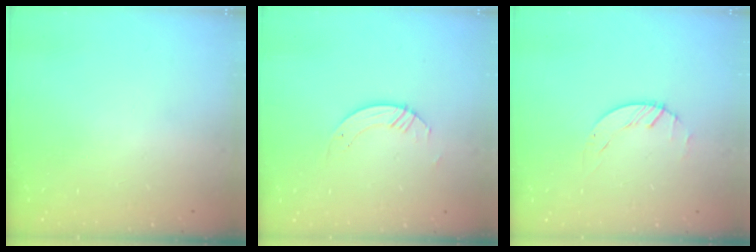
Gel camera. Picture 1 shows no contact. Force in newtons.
{"total": 3.6, "press": 3.5, "slide": 0.4}
{"total": 0.7, "press": 0.7, "slide": 0.2}